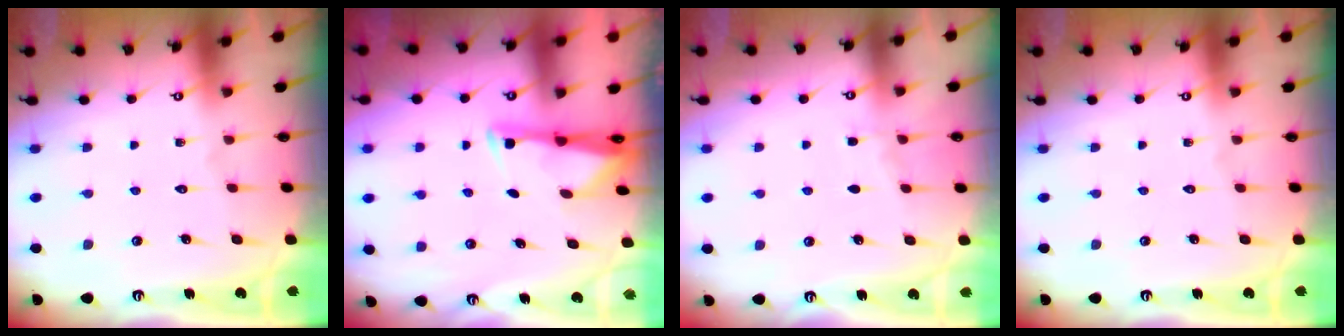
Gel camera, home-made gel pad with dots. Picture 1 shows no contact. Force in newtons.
{"total": 2.9, "press": 2.9, "slide": 0.4}
{"total": 3.2, "press": 3.1, "slide": 0.5}
{"total": 0.0}